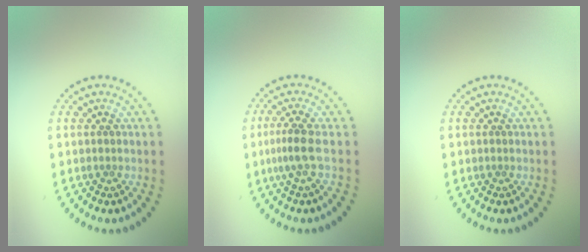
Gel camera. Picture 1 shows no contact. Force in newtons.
{"total": 2.4, "press": 1.7, "slide": 1.6}
{"total": 0.0}